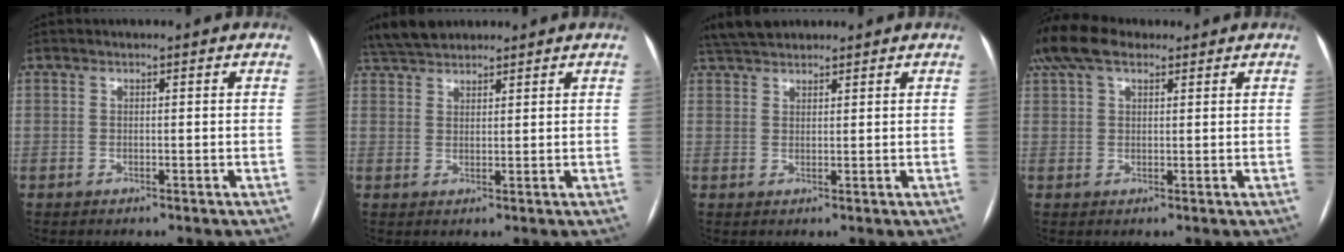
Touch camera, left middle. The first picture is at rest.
{"total": 5.5, "force": [4.9, 1.7, 1.8], "torque": [-0.040, 0.026, 0.095]}
{"total": 5.2, "force": [4.6, 1.6, 1.9], "torque": [-0.038, 0.029, 0.085]}
{"total": 8.0, "force": [5.5, 3.6, 4.5], "torque": [-0.101, 0.042, 0.107]}